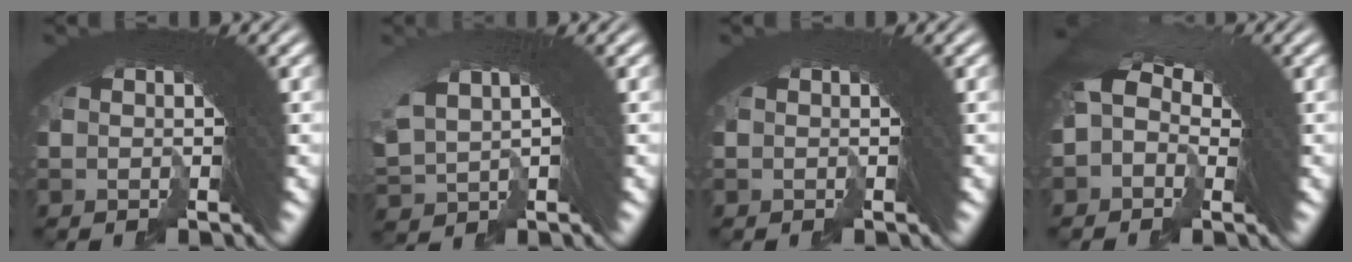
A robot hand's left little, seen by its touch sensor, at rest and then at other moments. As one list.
[{"total": 2.4, "force": [2.2, 0.9, 0.0], "torque": [0.006, 0.010, 0.042]}, {"total": 0.6, "force": [-0.4, 0.0, -0.5], "torque": [0.009, -0.002, -0.007]}, {"total": 3.2, "force": [0.1, 3.2, -0.1], "torque": [-0.015, 0.008, -0.007]}]